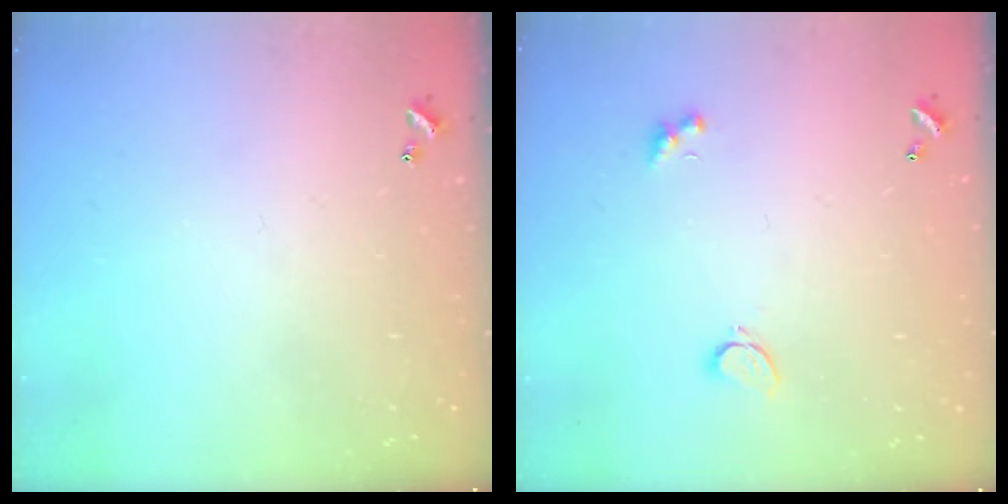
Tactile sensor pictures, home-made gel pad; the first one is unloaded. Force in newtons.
{"total": 2.3, "press": 2.3, "slide": 0.6}